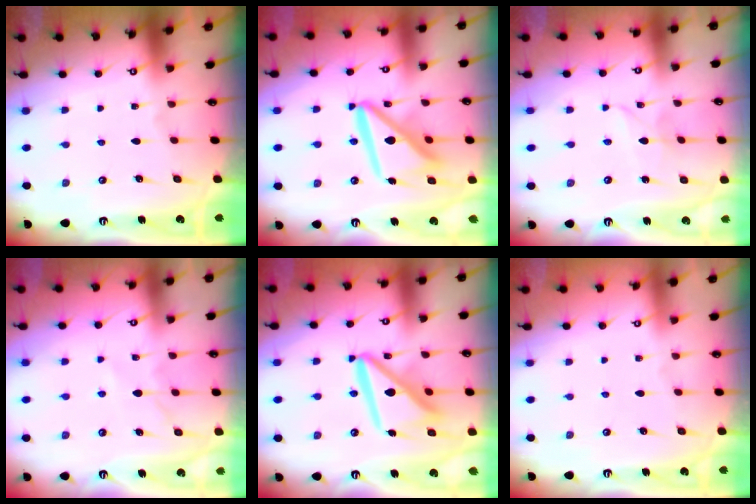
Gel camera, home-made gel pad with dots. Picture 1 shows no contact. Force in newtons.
{"total": 14.6, "press": 14.5, "slide": 1.6}
{"total": 2.8, "press": 2.8, "slide": 0.2}
{"total": 5.3, "press": 5.2, "slide": 0.9}
{"total": 14.6, "press": 14.5, "slide": 1.6}
{"total": 0.0}